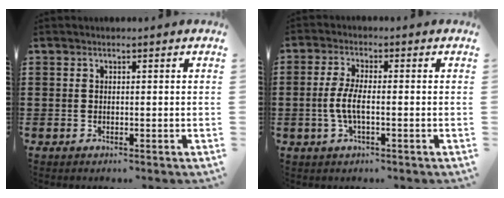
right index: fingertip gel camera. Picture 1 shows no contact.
{"total": 4.6, "force": [-1.0, 1.3, 4.3], "torque": [-0.106, -0.005, -0.028]}